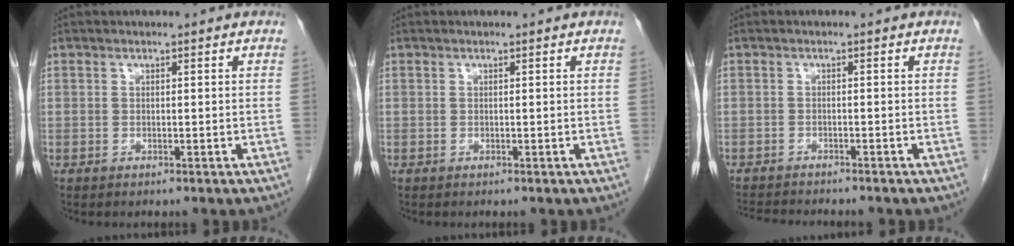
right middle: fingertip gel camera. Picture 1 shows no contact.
{"total": 0.0}
{"total": 7.4, "force": [-6.9, 0.9, 2.7], "torque": [-0.039, -0.008, -0.103]}